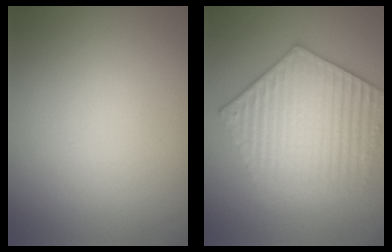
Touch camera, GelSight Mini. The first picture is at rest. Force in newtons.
{"total": 5.6, "press": 5.5, "slide": 0.9}